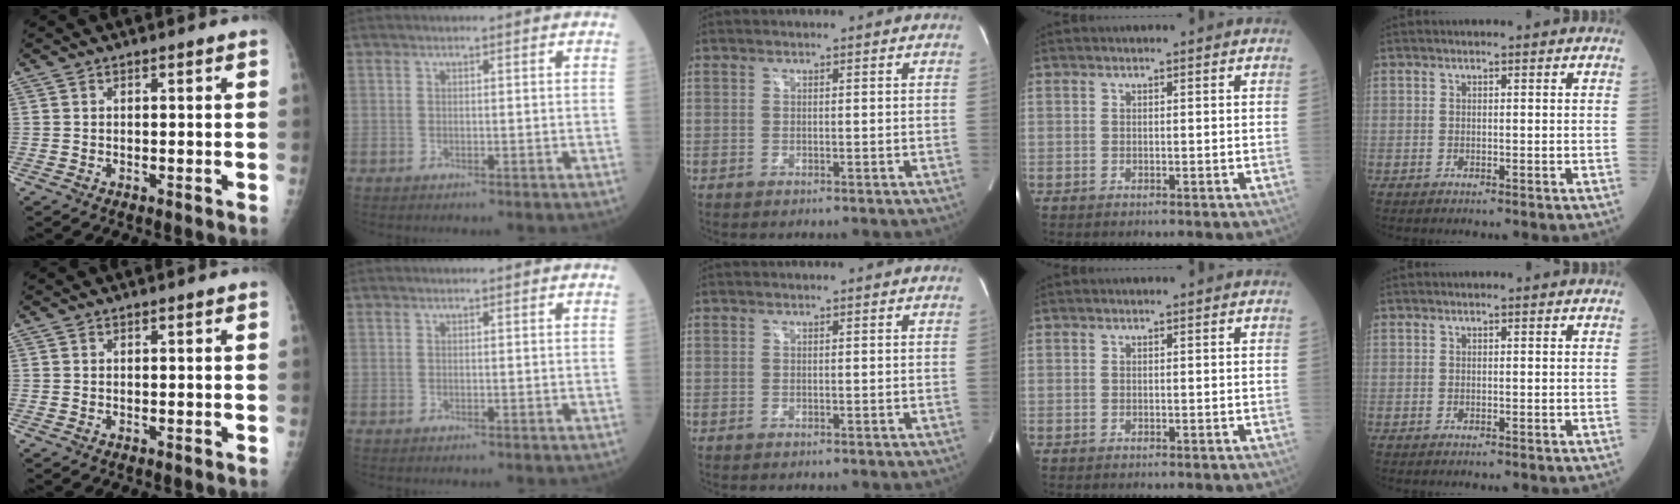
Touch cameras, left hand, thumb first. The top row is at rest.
{}